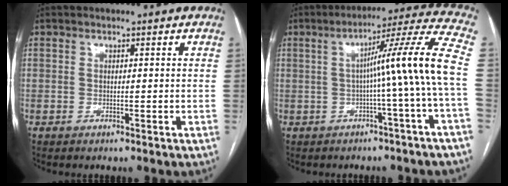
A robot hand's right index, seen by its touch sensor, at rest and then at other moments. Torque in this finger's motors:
{"motor_torque": [1.27, -0.25, 0.62, 0.16]}